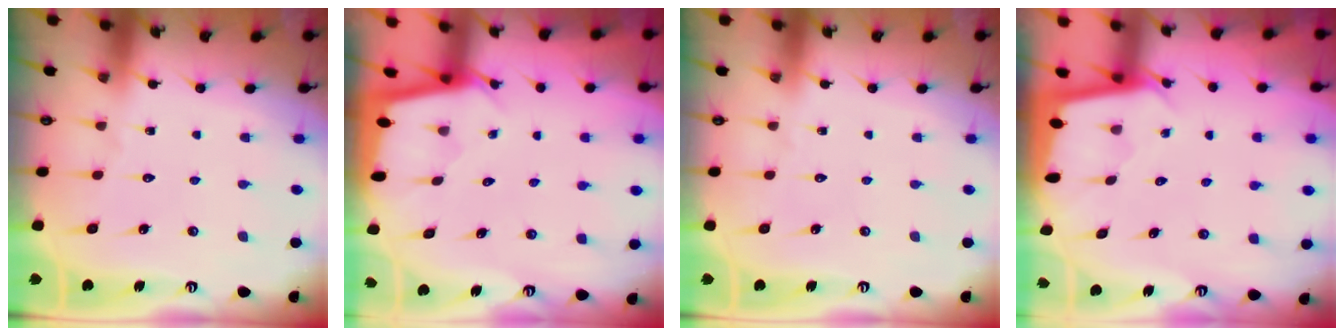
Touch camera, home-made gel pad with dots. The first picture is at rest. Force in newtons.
{"total": 1.9, "press": 1.9, "slide": 0.1}
{"total": 0.0}
{"total": 1.8, "press": 1.8, "slide": 0.1}